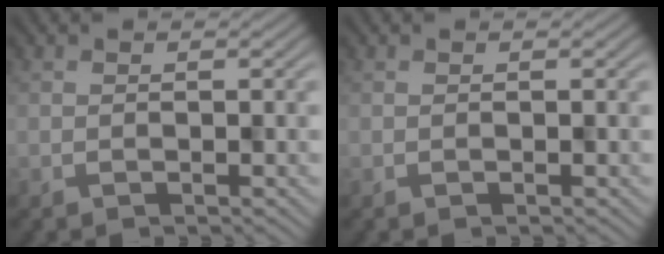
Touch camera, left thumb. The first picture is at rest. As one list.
[{"total": 0.0}]